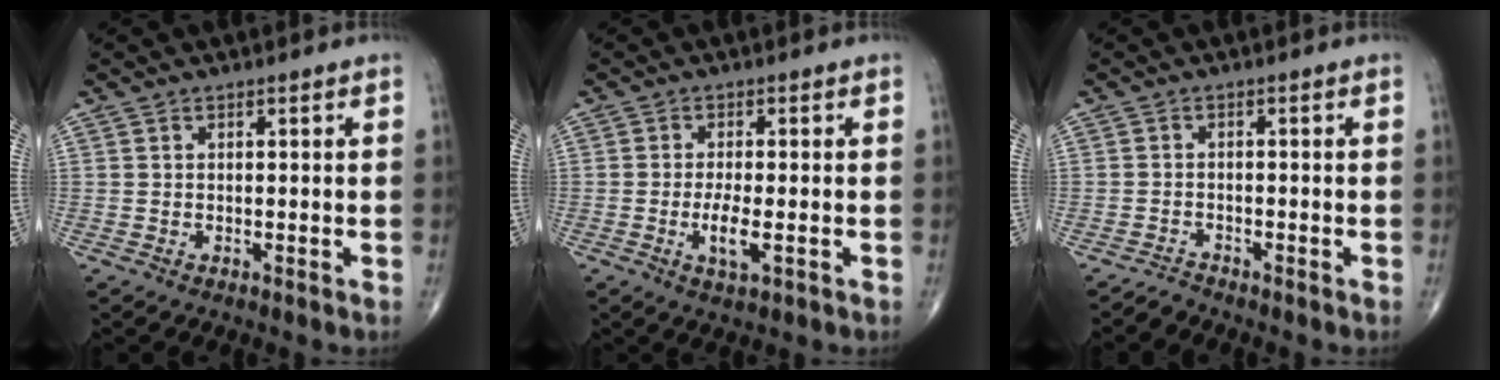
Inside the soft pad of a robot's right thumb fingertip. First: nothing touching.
{"total": 4.3, "force": [-1.1, 1.3, 3.9], "torque": [-0.078, -0.007, -0.019]}
{"total": 1.6, "force": [-1.6, 0.0, -0.5], "torque": [0.010, -0.004, -0.032]}